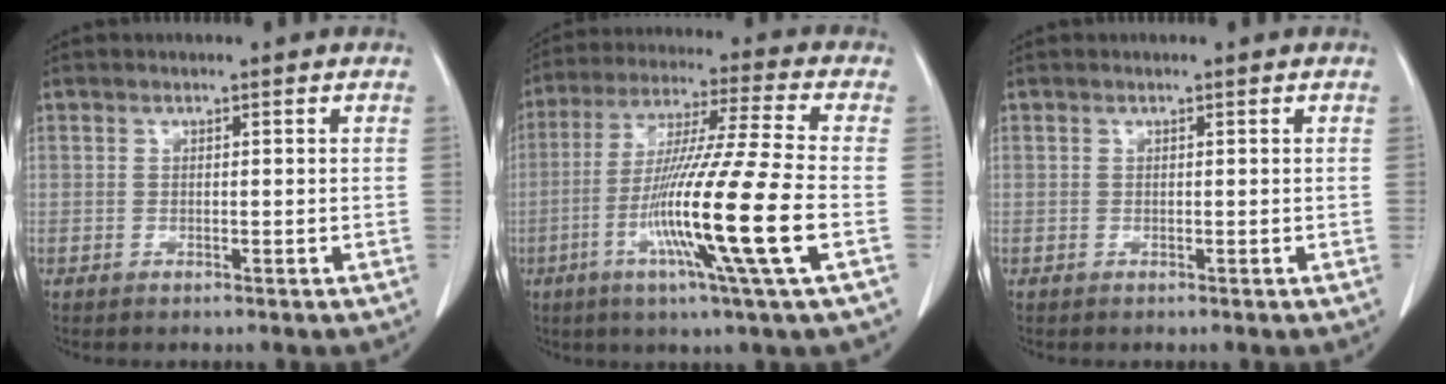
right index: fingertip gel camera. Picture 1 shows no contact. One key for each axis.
{"total": 17.2, "fx": -5.0, "fy": -2.0, "fz": 16.3, "tx": -0.313, "ty": -0.024, "tz": -0.101}
{"total": 0.0}